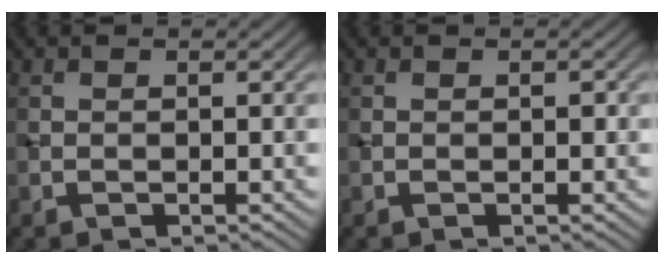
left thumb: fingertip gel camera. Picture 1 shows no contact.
{"total": 0.5, "force": [0.0, 0.4, 0.4], "torque": [-0.003, -0.003, -0.001]}